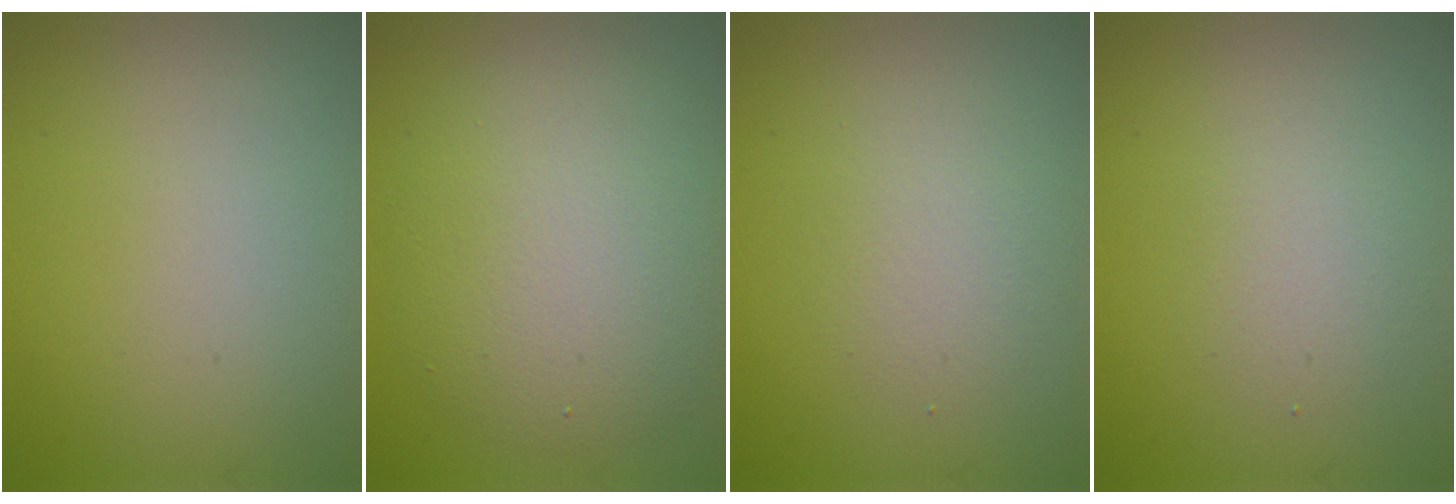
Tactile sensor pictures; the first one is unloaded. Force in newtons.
{"total": 6.5, "press": 6.5, "slide": 0.1}
{"total": 2.1, "press": 2.1, "slide": 0.2}
{"total": 1.9, "press": 1.9, "slide": 0.2}